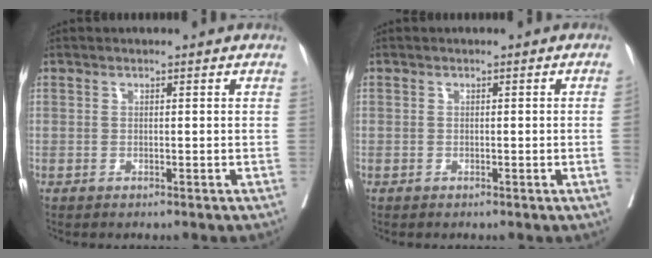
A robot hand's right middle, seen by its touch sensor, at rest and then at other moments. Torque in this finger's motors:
{"motor_torque": [1.44, -0.70, 0.07, -0.21]}